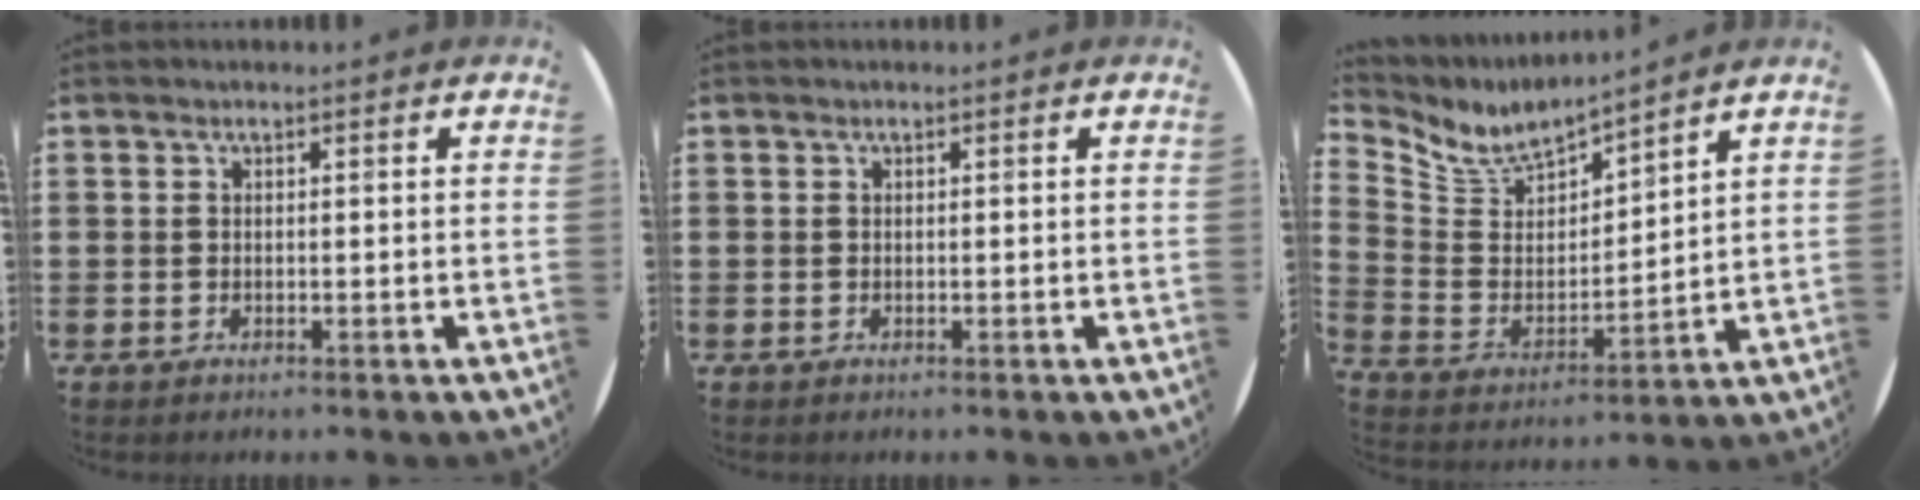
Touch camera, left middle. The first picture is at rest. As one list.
[{"total": 0.0}, {"total": 6.7, "force": [6.1, 2.3, 1.6], "torque": [-0.066, -0.041, 0.107]}]